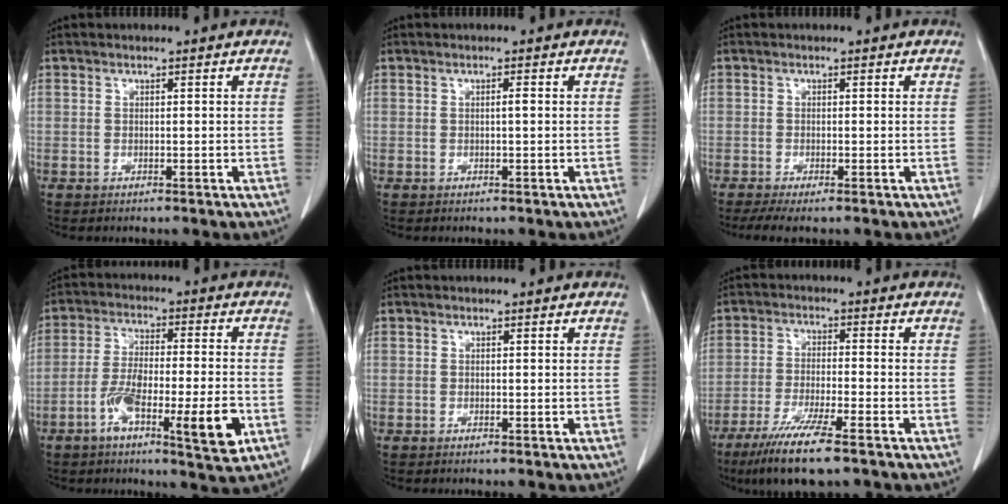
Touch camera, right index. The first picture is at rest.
{"total": 0.7, "force": [0.0, 0.0, 0.7], "torque": [-0.011, 0.001, 0.000]}
{"total": 3.0, "force": [-2.0, 0.3, 2.2], "torque": [-0.040, -0.009, -0.036]}
{"total": 11.9, "force": [-4.7, 1.7, 10.8], "torque": [-0.184, -0.002, -0.077]}
{"total": 0.0}
{"total": 10.1, "force": [-7.0, 0.6, 7.3], "torque": [-0.131, -0.028, -0.117]}